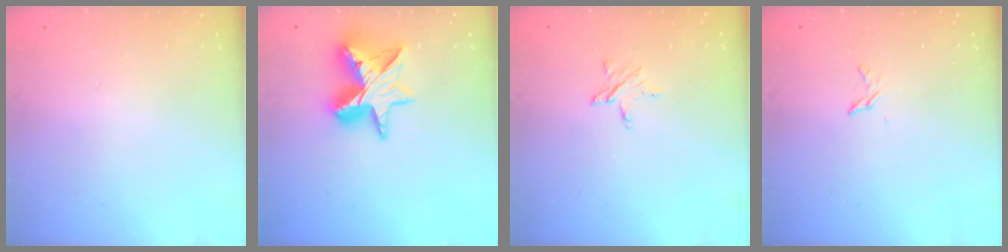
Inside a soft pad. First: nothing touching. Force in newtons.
{"total": 14.7, "press": 14.6, "slide": 1.5}
{"total": 3.3, "press": 3.3, "slide": 0.3}
{"total": 3.4, "press": 3.3, "slide": 0.3}